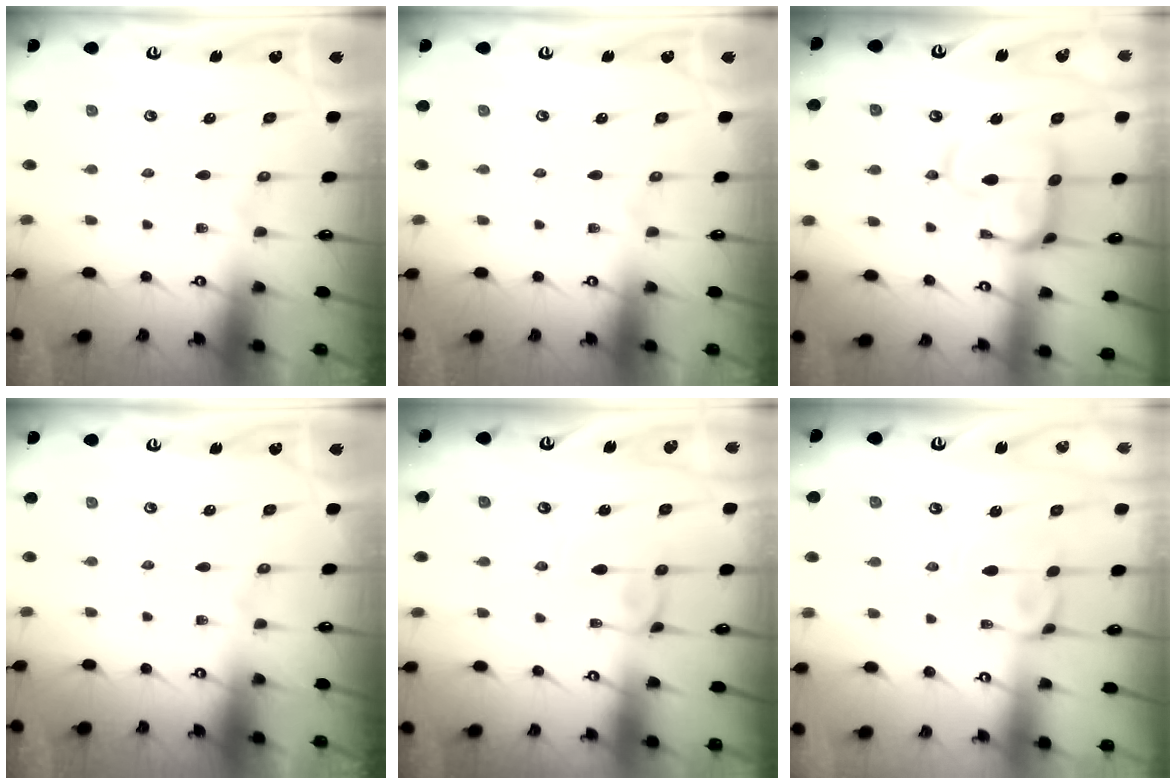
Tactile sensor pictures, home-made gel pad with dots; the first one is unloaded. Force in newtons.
{"total": 0.0}
{"total": 9.2, "press": 9.1, "slide": 1.0}
{"total": 0.0}
{"total": 0.8, "press": 0.7, "slide": 0.3}
{"total": 1.4, "press": 1.1, "slide": 0.9}